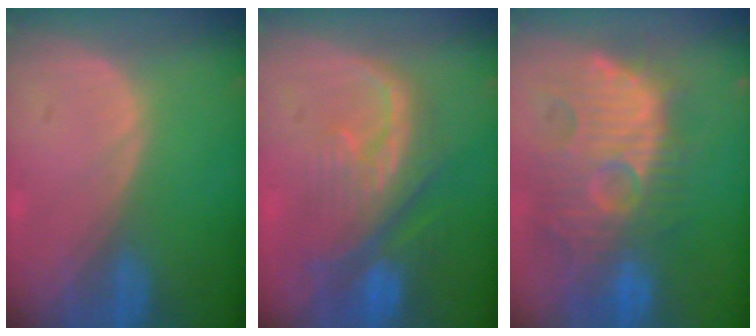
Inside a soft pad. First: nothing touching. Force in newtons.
{"total": 10.2, "press": 8.9, "slide": 5.0}
{"total": 13.3, "press": 12.4, "slide": 4.9}